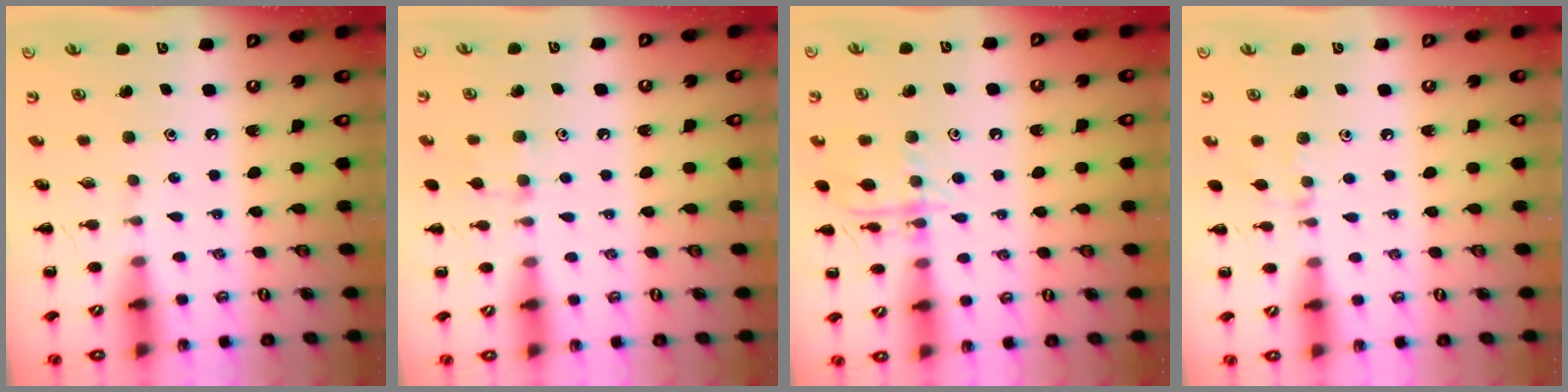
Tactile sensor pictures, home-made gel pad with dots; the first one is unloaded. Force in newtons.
{"total": 7.3, "press": 7.0, "slide": 2.3}
{"total": 11.3, "press": 11.3, "slide": 0.6}
{"total": 6.5, "press": 6.1, "slide": 2.0}